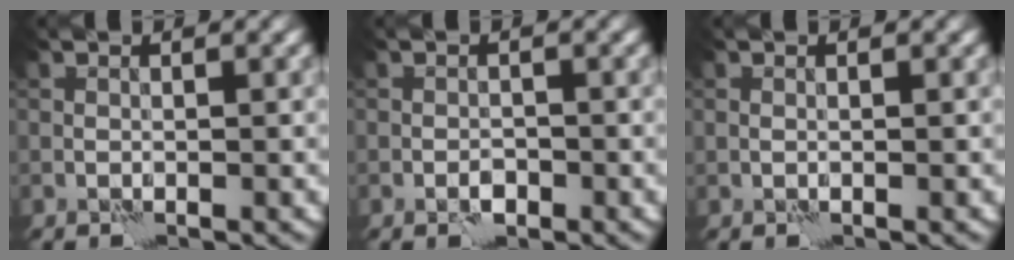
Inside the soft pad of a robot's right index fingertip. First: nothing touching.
{"total": 1.3, "force": [-0.9, 0.6, 0.7], "torque": [-0.010, 0.003, -0.016]}
{"total": 0.0}